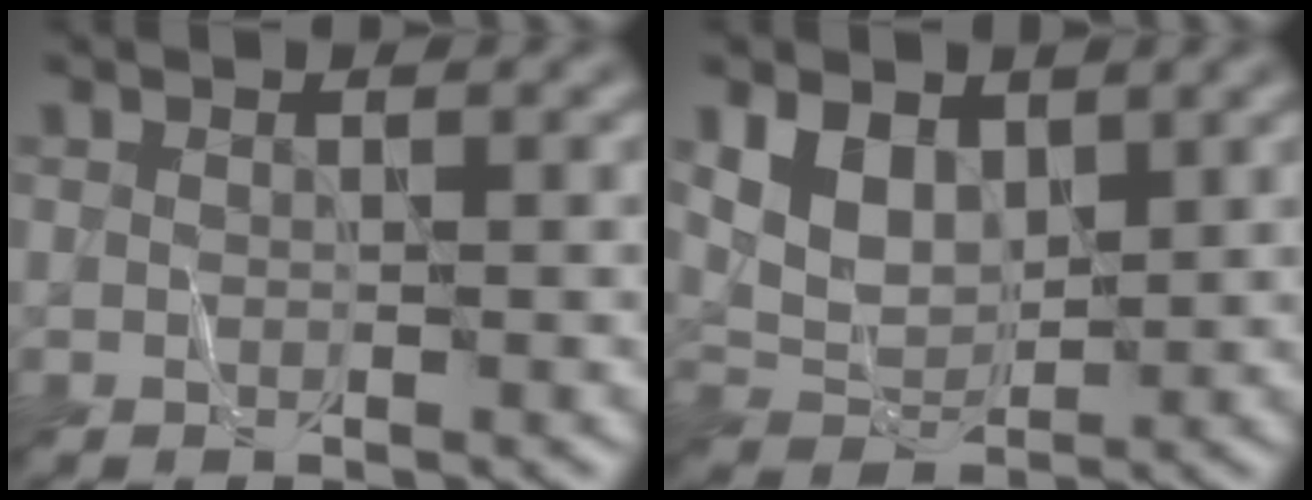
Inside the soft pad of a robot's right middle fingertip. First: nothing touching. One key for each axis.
{"total": 4.1, "fx": 1.9, "fy": 2.7, "fz": 2.5, "tx": -0.055, "ty": -0.008, "tz": 0.037}